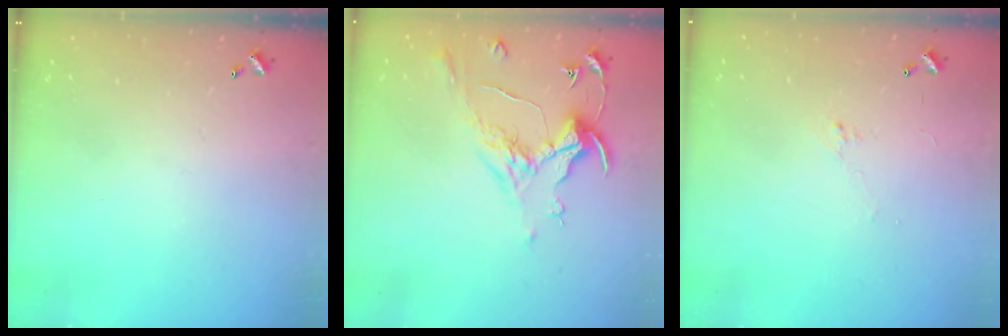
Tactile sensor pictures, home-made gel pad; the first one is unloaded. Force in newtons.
{"total": 0.8, "press": 0.7, "slide": 0.5}
{"total": 0.6, "press": 0.3, "slide": 0.5}